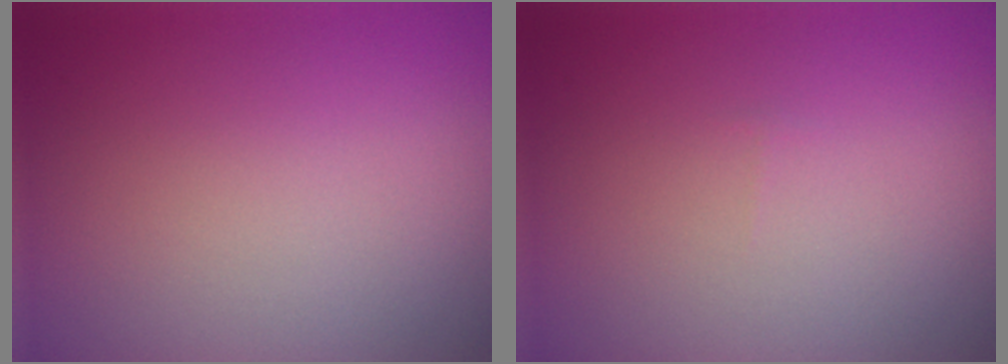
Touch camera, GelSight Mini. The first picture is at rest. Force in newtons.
{"total": 0.0}